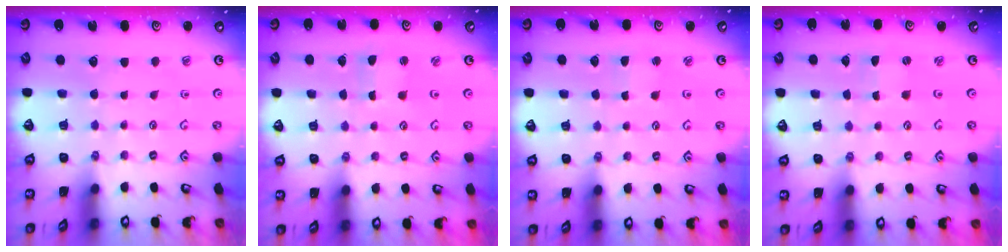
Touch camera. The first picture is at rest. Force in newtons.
{"total": 0.9, "press": 0.9, "slide": 0.1}
{"total": 2.1, "press": 2.1, "slide": 0.2}
{"total": 0.0}